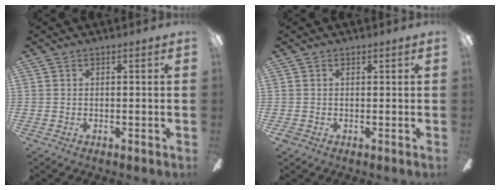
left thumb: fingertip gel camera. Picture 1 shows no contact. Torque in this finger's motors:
{"motor_torque": [-0.27, 0.21, 0.05, -0.18, 0.00]}